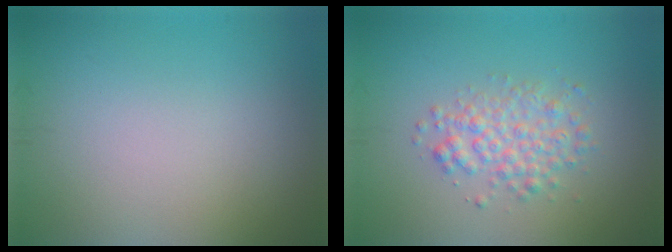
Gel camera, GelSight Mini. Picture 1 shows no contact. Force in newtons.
{"total": 3.0, "press": 3.0, "slide": 0.1}